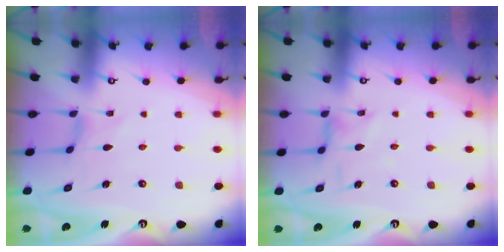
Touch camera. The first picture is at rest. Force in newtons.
{"total": 1.4, "press": 1.4, "slide": 0.3}